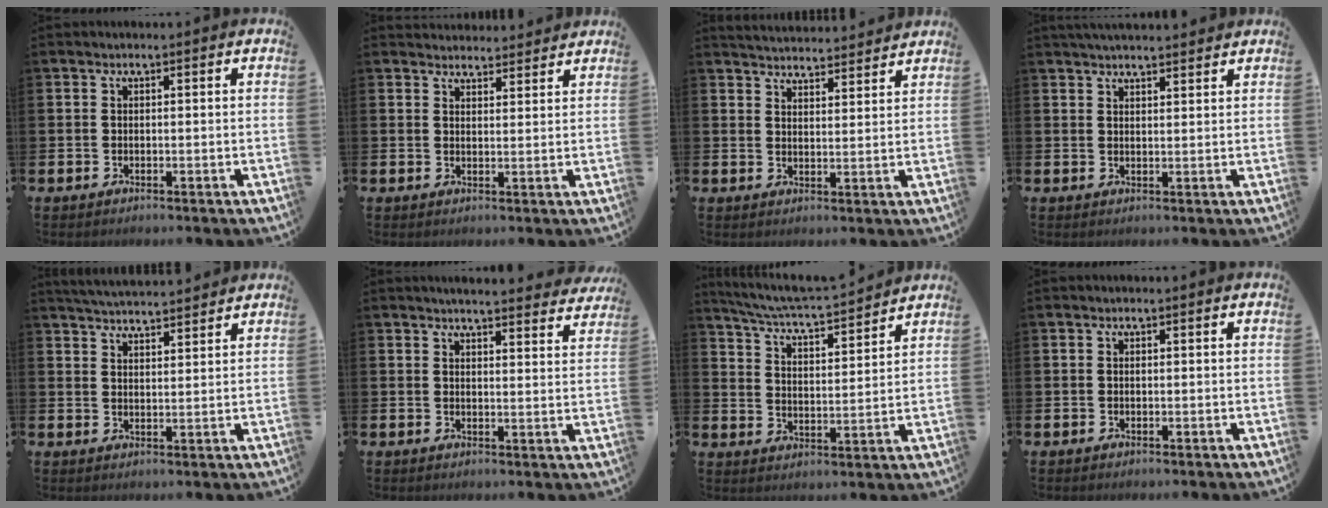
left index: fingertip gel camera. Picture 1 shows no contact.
{"total": 3.2, "force": [3.1, 0.8, -0.2], "torque": [0.006, -0.018, 0.056]}
{"total": 4.4, "force": [4.4, 0.3, -0.1], "torque": [-0.010, -0.030, 0.079]}
{"total": 3.0, "force": [3.0, 0.2, 0.4], "torque": [-0.014, -0.010, 0.055]}
{"total": 4.4, "force": [4.4, 0.1, 0.2], "torque": [-0.015, -0.023, 0.079]}
{"total": 4.0, "force": [4.0, 0.1, 0.5], "torque": [-0.008, -0.028, 0.069]}
{"total": 5.9, "force": [5.7, 0.1, 1.5], "torque": [-0.058, -0.046, 0.096]}
{"total": 0.0}